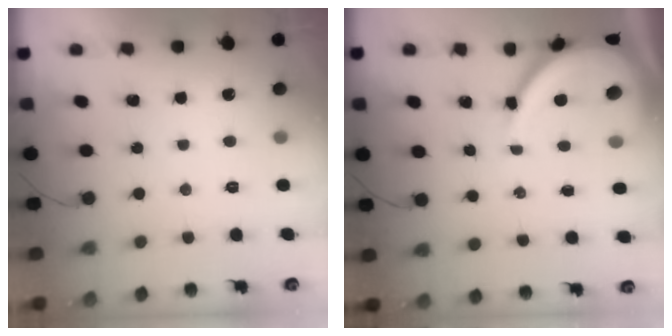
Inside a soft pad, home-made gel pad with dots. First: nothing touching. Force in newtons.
{"total": 10.9, "press": 10.9, "slide": 1.1}